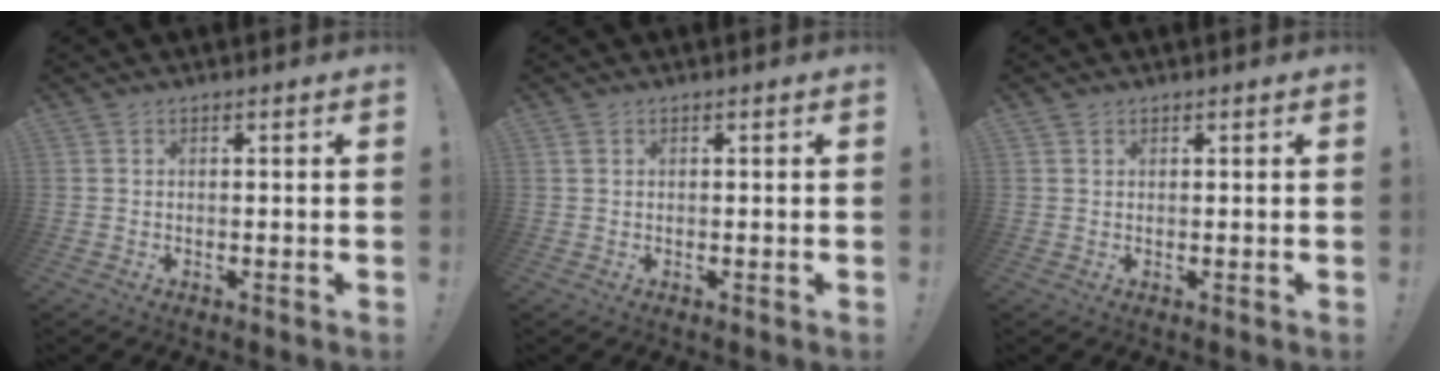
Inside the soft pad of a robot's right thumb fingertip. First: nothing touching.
{"total": 0.8, "force": [0.4, 0.5, 0.5], "torque": [-0.003, 0.000, 0.005]}
{"total": 0.7, "force": [0.5, 0.5, 0.0], "torque": [0.001, 0.000, 0.010]}